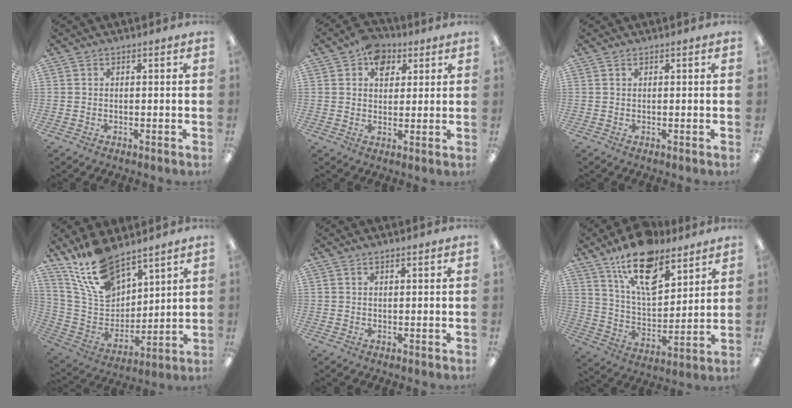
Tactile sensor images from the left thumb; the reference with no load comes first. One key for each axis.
{"total": 7.0, "fx": 3.5, "fy": 5.0, "fz": 3.5, "tx": -0.042, "ty": -0.005, "tz": 0.059}
{"total": 0.5, "fx": 0.4, "fy": 0.1, "fz": 0.3, "tx": -0.007, "ty": 0.002, "tz": 0.007}
{"total": 16.2, "fx": 12.4, "fy": 7.4, "fz": 7.3, "tx": -0.156, "ty": -0.065, "tz": 0.233}
{"total": 0.8, "fx": 0.6, "fy": 0.2, "fz": 0.5, "tx": -0.011, "ty": 0.000, "tz": 0.012}
{"total": 17.5, "fx": 11.9, "fy": 7.7, "fz": 10.4, "tx": -0.172, "ty": -0.056, "tz": 0.205}